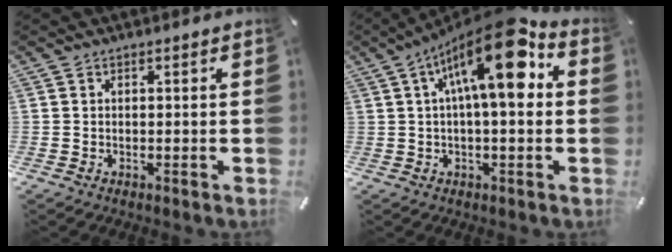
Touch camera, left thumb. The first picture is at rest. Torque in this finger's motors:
{"motor_torque": [1.99, 2.28, 1.53, -1.24, 0.65]}